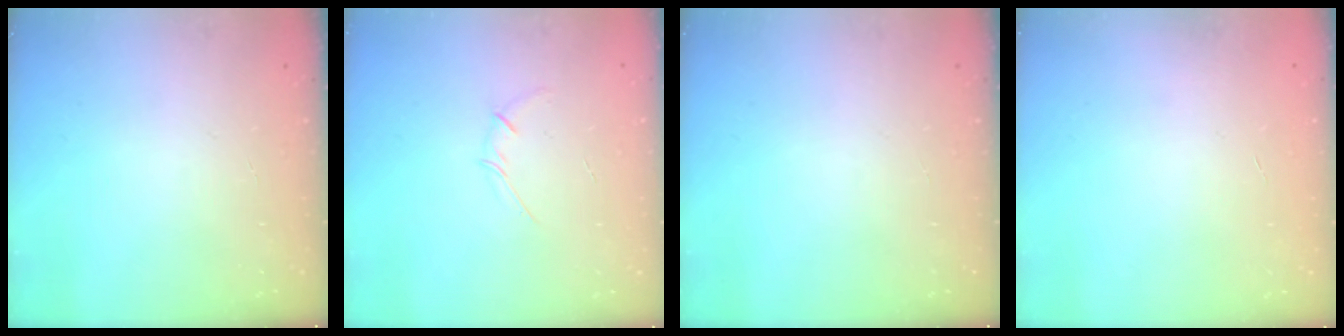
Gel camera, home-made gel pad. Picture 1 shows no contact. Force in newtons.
{"total": 2.7, "press": 2.6, "slide": 0.7}
{"total": 0.0}
{"total": 0.0}